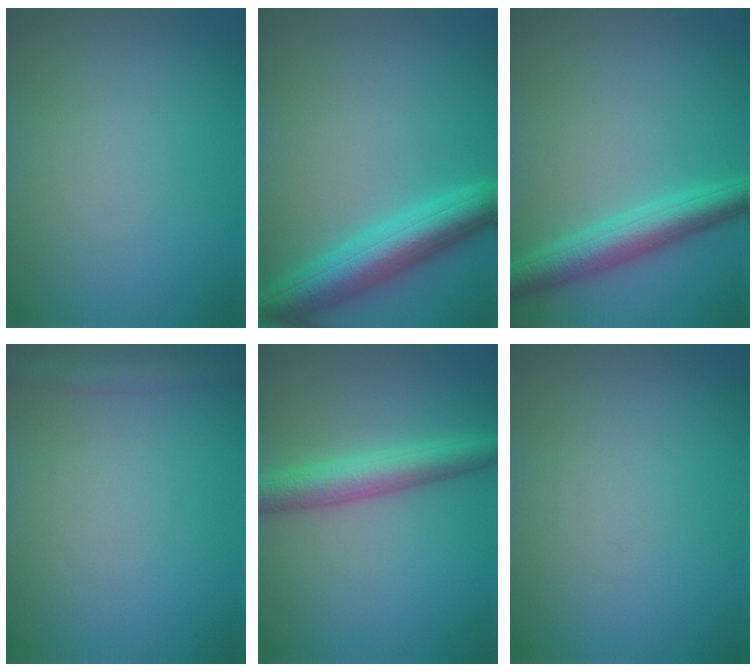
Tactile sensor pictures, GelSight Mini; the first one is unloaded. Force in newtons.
{"total": 6.3, "press": 6.3, "slide": 0.3}
{"total": 4.9, "press": 4.9, "slide": 0.2}
{"total": 1.8, "press": 1.8, "slide": 0.1}
{"total": 4.6, "press": 4.6, "slide": 0.0}
{"total": 0.0}